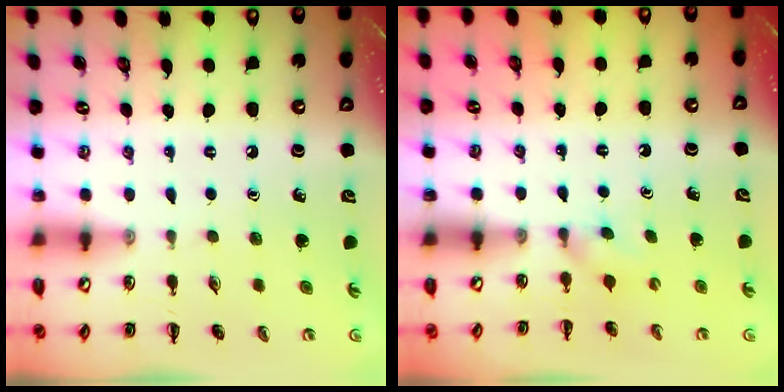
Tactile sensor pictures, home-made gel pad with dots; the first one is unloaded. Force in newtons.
{"total": 2.4, "press": 2.1, "slide": 1.0}